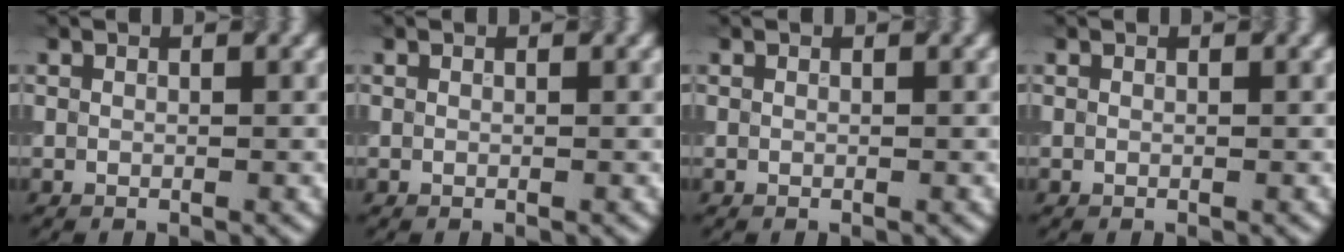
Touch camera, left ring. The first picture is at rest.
{"total": 0.0}
{"total": 0.0}
{"total": 0.0}